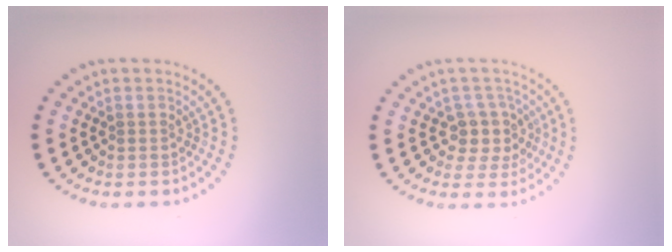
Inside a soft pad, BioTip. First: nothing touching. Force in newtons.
{"total": 2.7, "press": 2.2, "slide": 1.6}